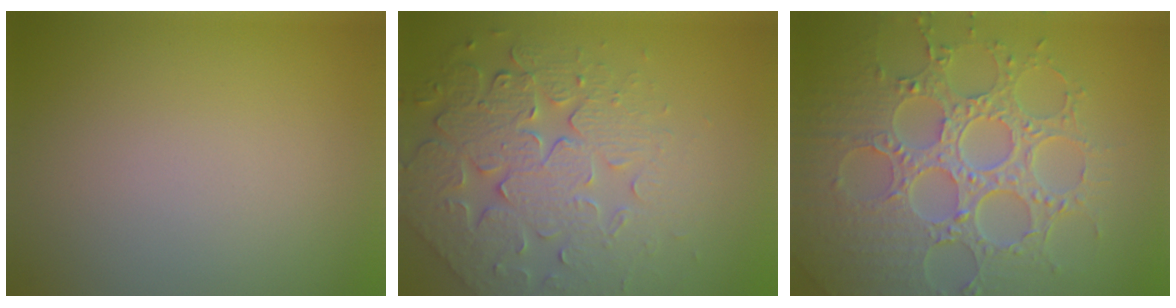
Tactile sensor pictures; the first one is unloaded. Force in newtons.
{"total": 7.2, "press": 5.8, "slide": 4.2}
{"total": 8.8, "press": 6.6, "slide": 5.8}